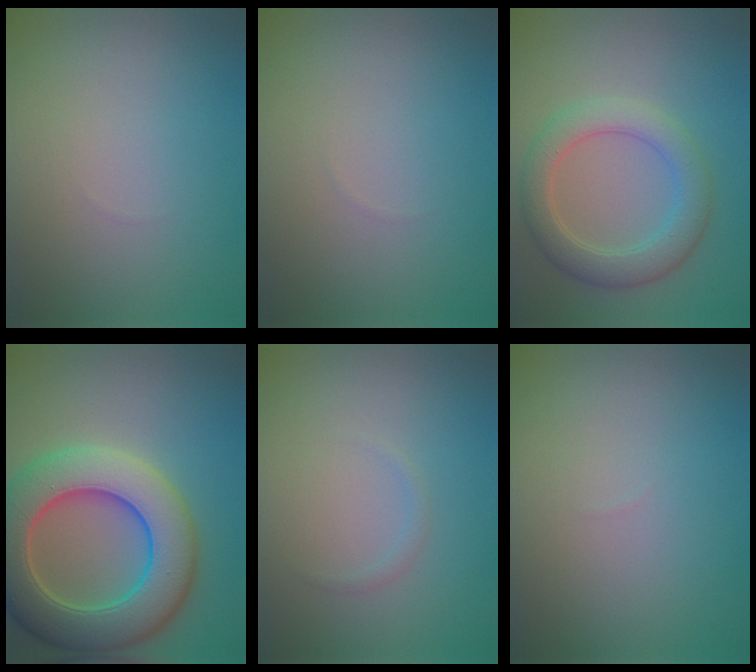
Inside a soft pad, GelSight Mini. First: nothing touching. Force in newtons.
{"total": 0.0}
{"total": 4.4, "press": 4.4, "slide": 0.1}
{"total": 10.3, "press": 10.3, "slide": 0.4}
{"total": 0.6, "press": 0.6, "slide": 0.0}
{"total": 0.0}